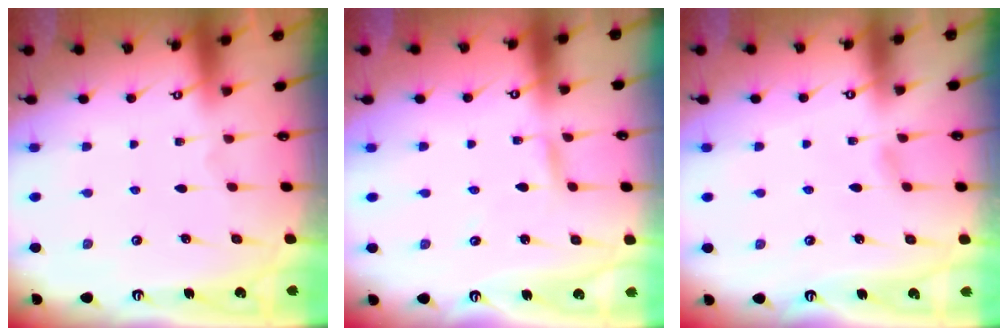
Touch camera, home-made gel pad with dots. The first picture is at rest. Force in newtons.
{"total": 2.7, "press": 2.7, "slide": 0.1}
{"total": 4.4, "press": 4.4, "slide": 0.4}